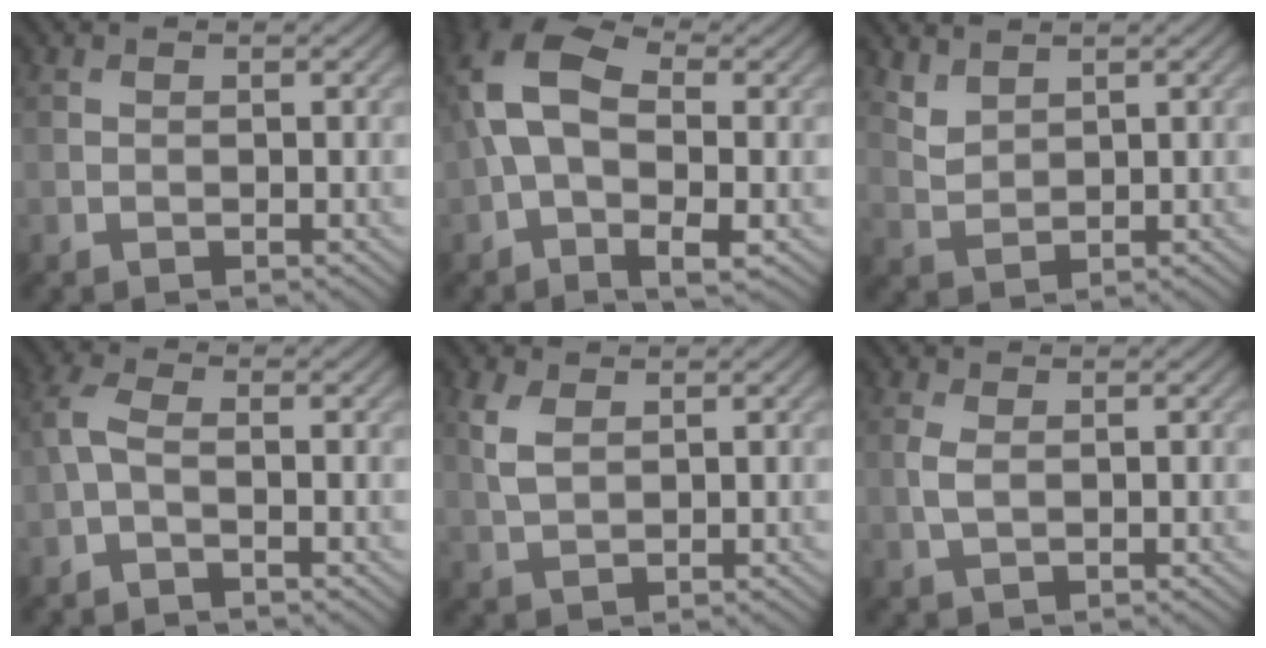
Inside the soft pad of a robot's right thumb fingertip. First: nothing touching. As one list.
[{"total": 12.0, "force": [0.1, 6.7, 10.0], "torque": [-0.232, 0.005, -0.006]}, {"total": 2.7, "force": [2.2, 1.1, 1.2], "torque": [-0.034, -0.003, 0.056]}, {"total": 3.0, "force": [-0.5, 1.3, 2.7], "torque": [-0.072, 0.006, -0.020]}, {"total": 3.4, "force": [1.3, 1.8, 2.5], "torque": [-0.068, 0.002, 0.029]}, {"total": 1.9, "force": [0.2, 1.0, 1.7], "torque": [-0.049, 0.001, 0.004]}]